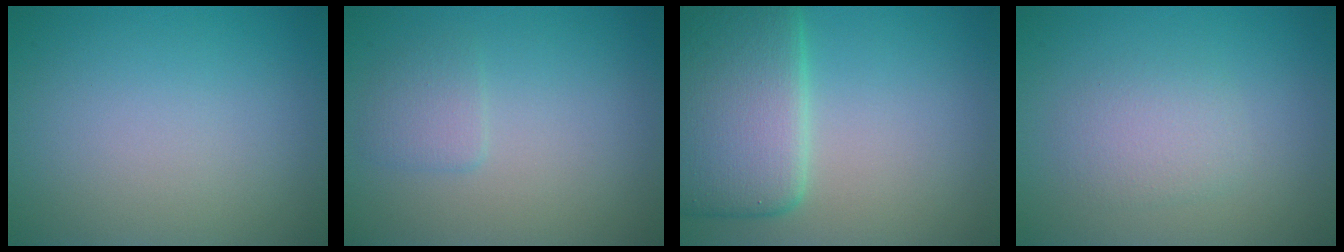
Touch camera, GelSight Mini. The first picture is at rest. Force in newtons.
{"total": 1.4, "press": 1.4, "slide": 0.1}
{"total": 8.9, "press": 8.9, "slide": 0.3}
{"total": 2.1, "press": 2.1, "slide": 0.0}